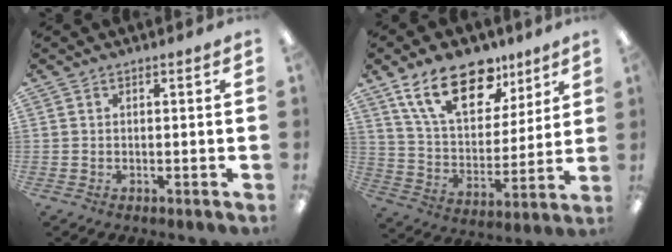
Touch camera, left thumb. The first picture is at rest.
{"total": 20.0, "force": [12.5, 10.5, 11.5], "torque": [-0.196, -0.050, 0.224]}